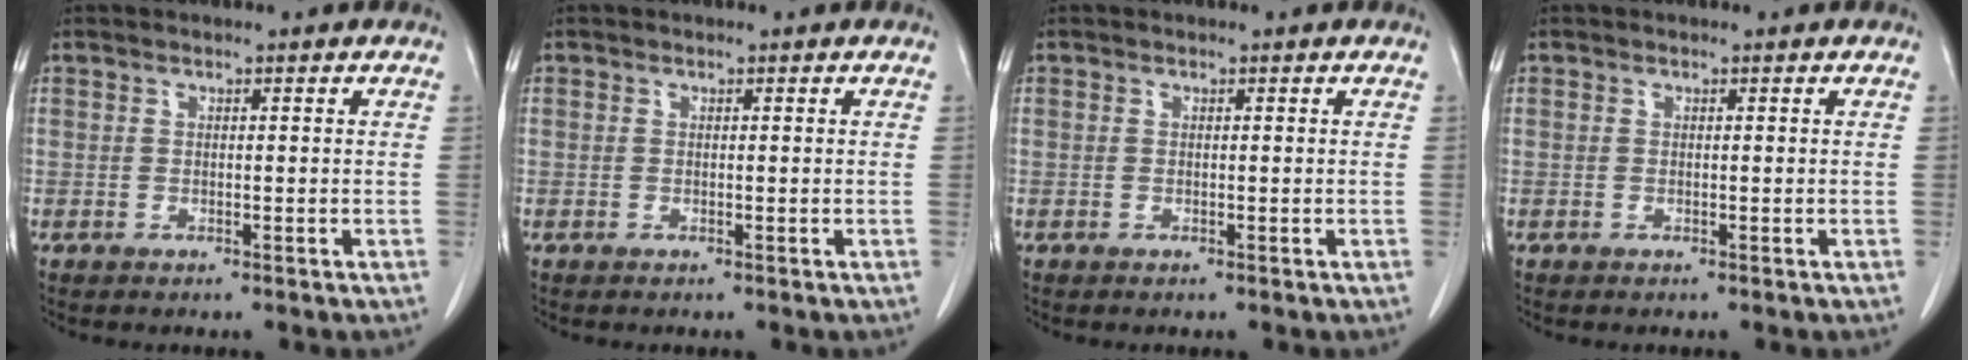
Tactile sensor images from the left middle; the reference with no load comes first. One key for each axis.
{"total": 0.0}
{"total": 0.0}
{"total": 0.0}